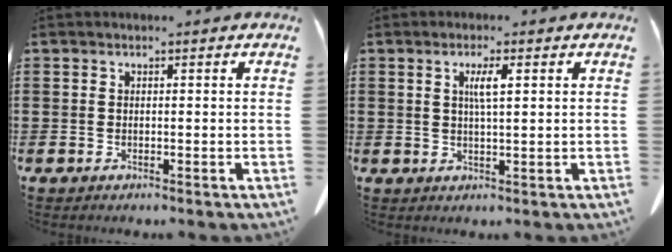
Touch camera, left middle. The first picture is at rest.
{"total": 2.8, "force": [0.8, 0.3, 2.7], "torque": [-0.055, 0.002, 0.012]}